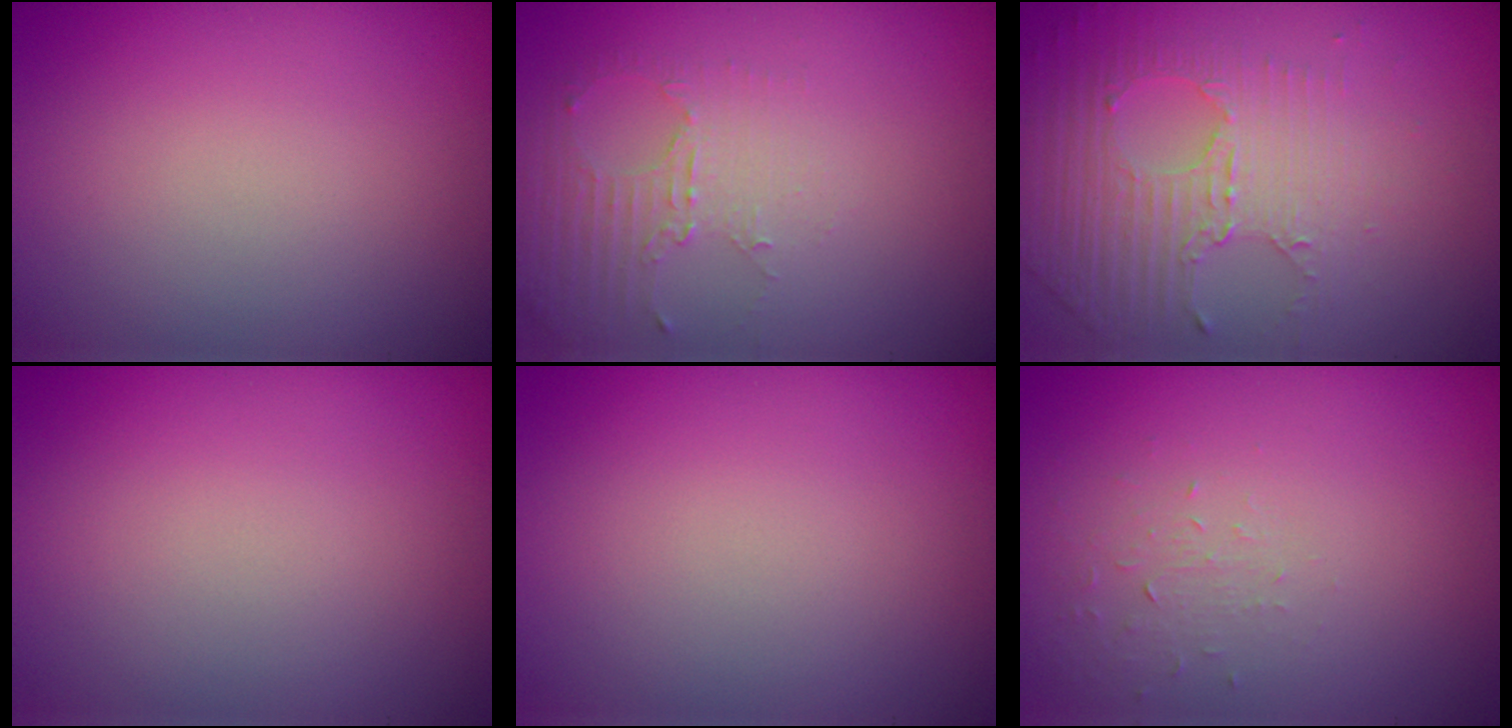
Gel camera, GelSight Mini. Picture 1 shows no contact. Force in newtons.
{"total": 2.7, "press": 1.9, "slide": 1.9}
{"total": 4.9, "press": 3.2, "slide": 3.7}
{"total": 0.0}
{"total": 0.0}
{"total": 1.0, "press": 0.4, "slide": 0.9}